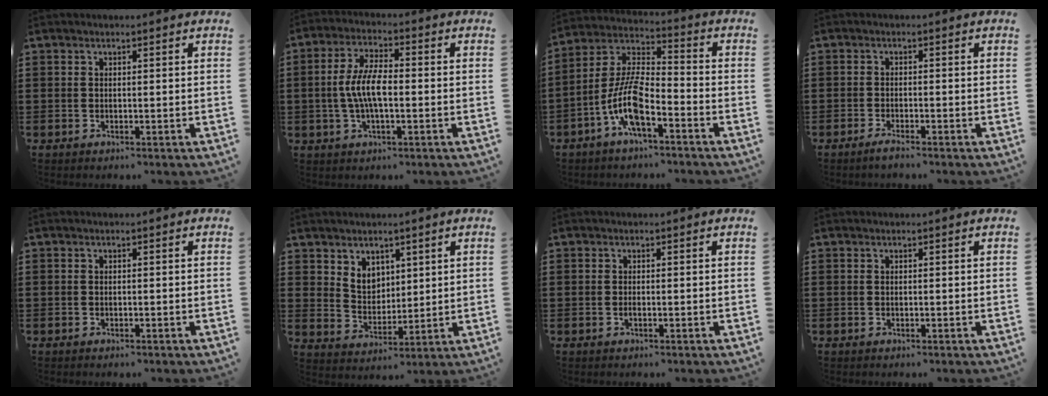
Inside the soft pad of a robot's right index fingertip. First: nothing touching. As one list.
[{"total": 6.8, "force": [-0.7, 2.5, 6.3], "torque": [-0.138, -0.002, -0.020]}, {"total": 9.9, "force": [-5.1, 3.1, 7.8], "torque": [-0.192, -0.010, -0.104]}, {"total": 1.6, "force": [-1.3, 0.0, 0.8], "torque": [-0.014, -0.002, -0.024]}, {"total": 0.0}, {"total": 4.8, "force": [3.4, 3.3, 0.8], "torque": [-0.032, 0.003, 0.064]}, {"total": 0.5, "force": [-0.3, 0.1, 0.5], "torque": [-0.009, -0.003, -0.004]}, {"total": 0.0}]